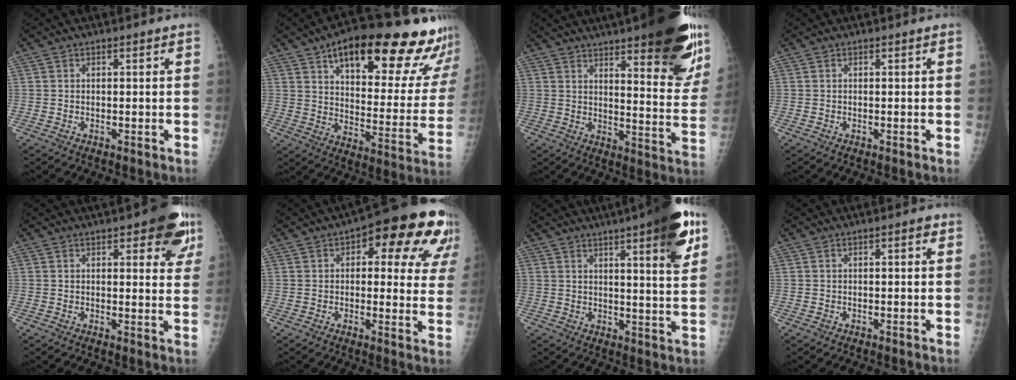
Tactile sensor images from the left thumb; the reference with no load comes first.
{"total": 28.2, "force": [19.2, 9.3, 18.4], "torque": [-0.216, -0.065, 0.262]}
{"total": 26.0, "force": [16.8, 6.4, 18.7], "torque": [-0.219, -0.069, 0.218]}
{"total": 0.0}
{"total": 10.6, "force": [5.7, 3.8, 8.1], "torque": [-0.059, -0.018, 0.063]}
{"total": 18.7, "force": [8.7, 8.1, 14.4], "torque": [-0.133, -0.004, 0.099]}
{"total": 14.9, "force": [7.7, 2.6, 12.5], "torque": [-0.151, -0.027, 0.101]}
{"total": 1.5, "force": [0.6, 0.5, 1.2], "torque": [-0.015, 0.002, 0.005]}